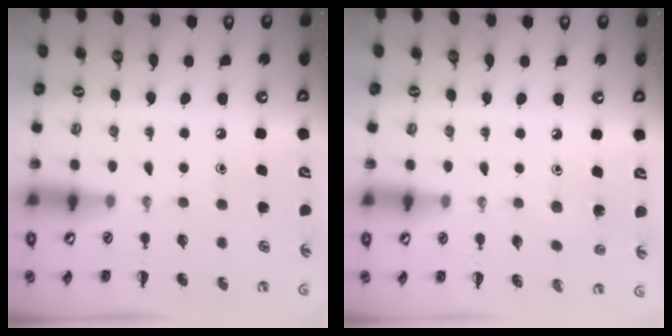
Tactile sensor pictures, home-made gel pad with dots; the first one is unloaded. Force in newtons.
{"total": 2.9, "press": 2.7, "slide": 1.0}